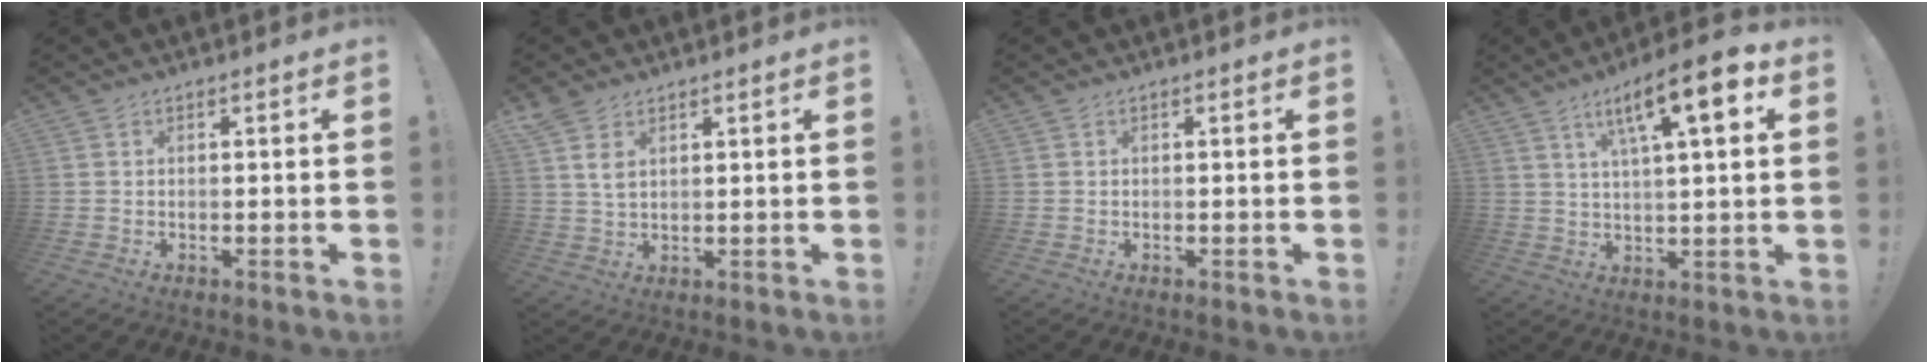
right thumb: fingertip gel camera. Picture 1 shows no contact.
{"total": 4.6, "force": [2.5, 2.3, 3.0], "torque": [-0.058, -0.013, 0.044]}
{"total": 0.0}
{"total": 12.6, "force": [5.3, 2.6, 11.1], "torque": [-0.167, -0.022, 0.077]}